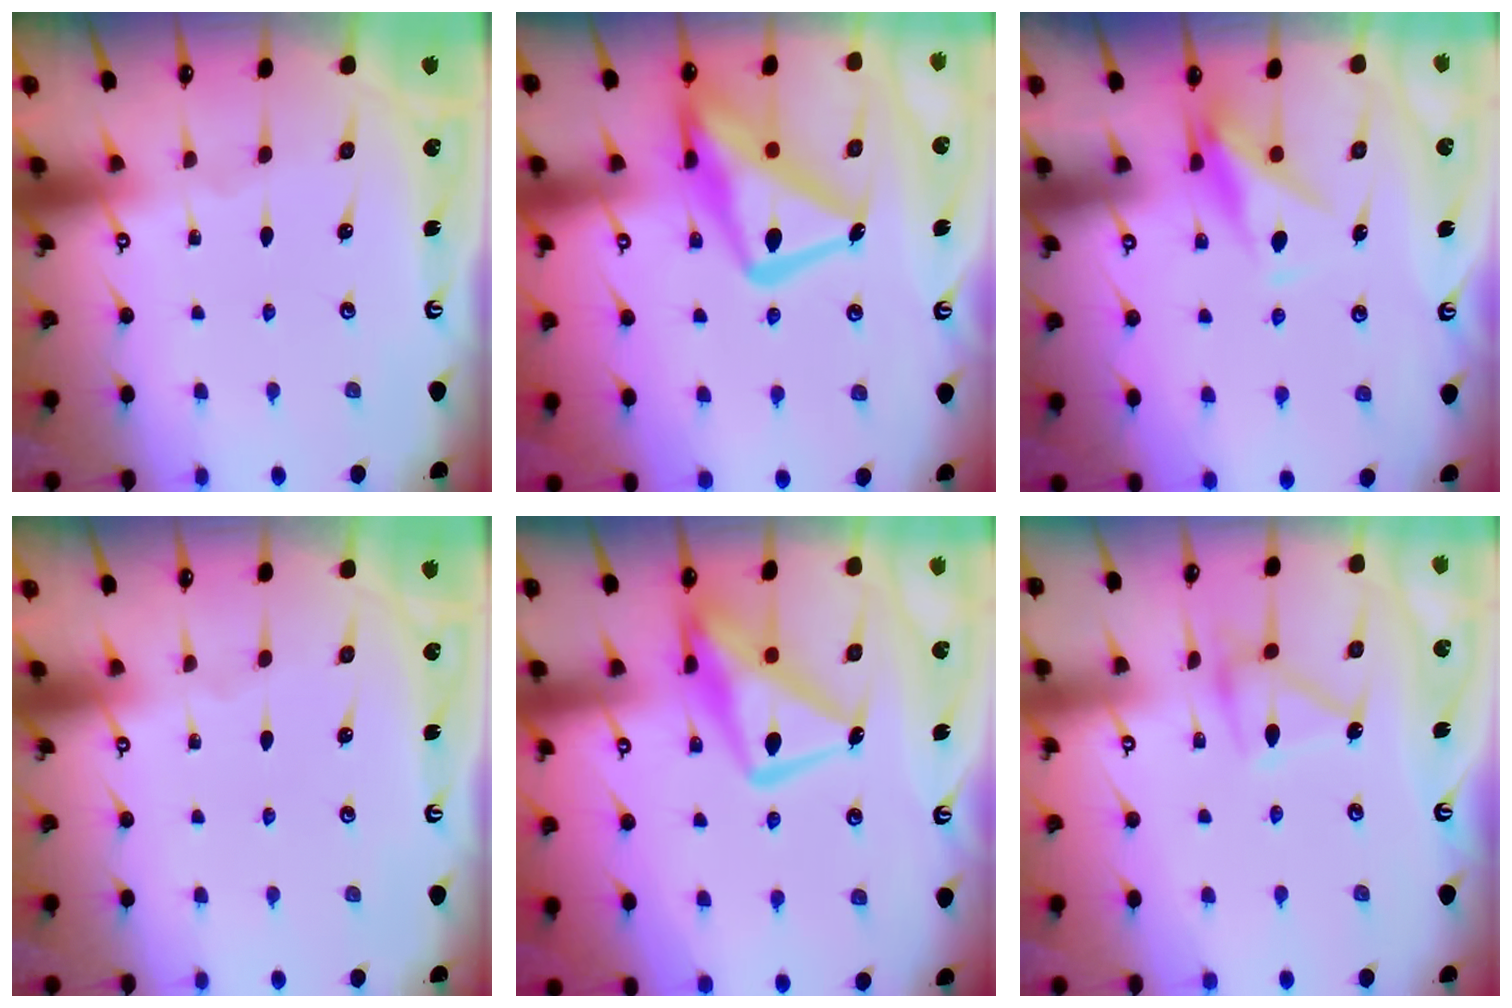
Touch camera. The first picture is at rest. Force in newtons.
{"total": 18.2, "press": 18.1, "slide": 1.8}
{"total": 9.2, "press": 9.1, "slide": 1.6}
{"total": 0.0}
{"total": 15.2, "press": 15.1, "slide": 1.4}
{"total": 12.7, "press": 12.7, "slide": 0.3}